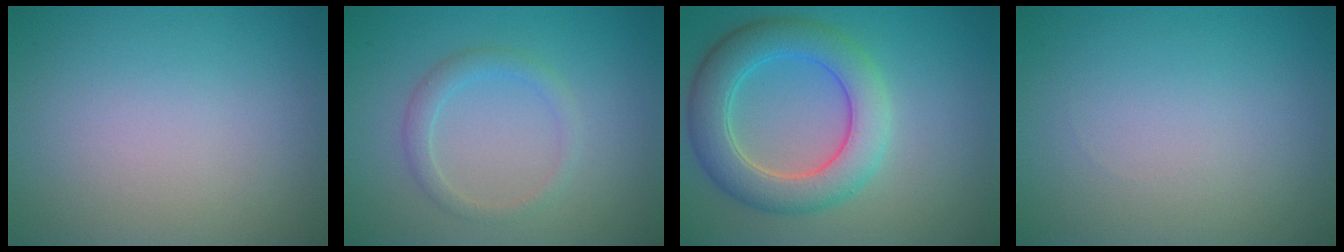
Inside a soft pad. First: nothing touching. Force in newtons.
{"total": 1.9, "press": 1.9, "slide": 0.1}
{"total": 6.4, "press": 6.4, "slide": 0.3}
{"total": 0.0}